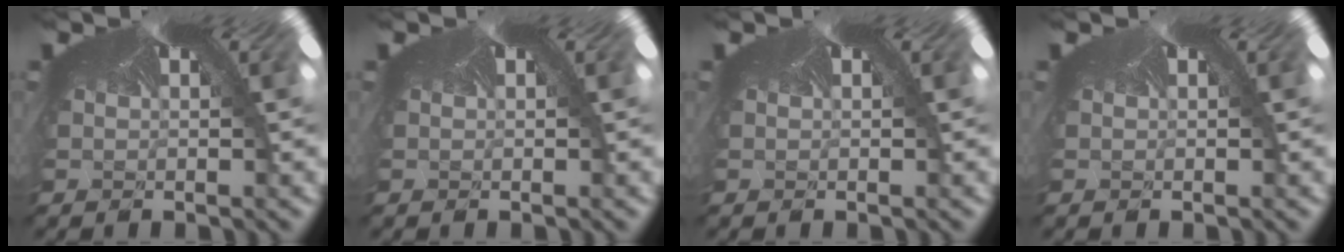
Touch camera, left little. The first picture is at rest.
{"total": 0.0}
{"total": 0.0}
{"total": 0.0}